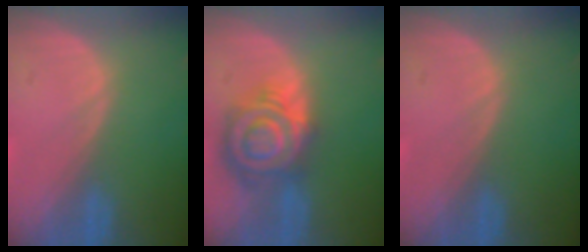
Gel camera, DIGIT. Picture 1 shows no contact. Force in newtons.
{"total": 8.6, "press": 8.6, "slide": 0.6}
{"total": 0.0}